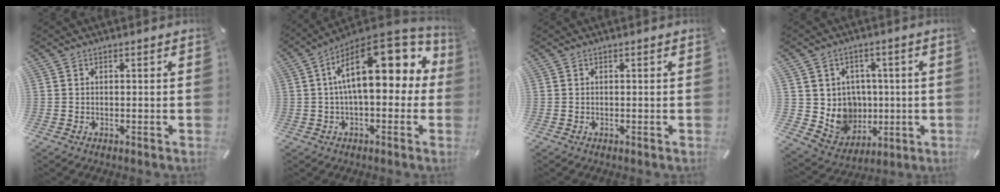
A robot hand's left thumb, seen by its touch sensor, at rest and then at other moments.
{"total": 20.3, "force": [4.8, 9.5, 17.2], "torque": [-0.266, -0.026, 0.081]}
{"total": 0.0}
{"total": 10.2, "force": [0.7, 10.0, 1.8], "torque": [-0.047, -0.024, 0.028]}